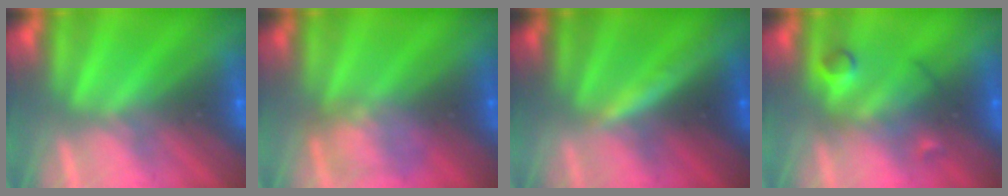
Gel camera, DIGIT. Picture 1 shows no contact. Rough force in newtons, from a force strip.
{"total": 2.3}
{"total": 3.1}
{"total": 2.9}